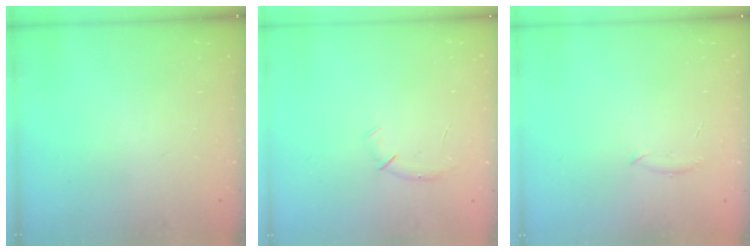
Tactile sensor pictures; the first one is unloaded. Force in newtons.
{"total": 4.3, "press": 4.1, "slide": 1.1}
{"total": 5.5, "press": 5.2, "slide": 1.5}